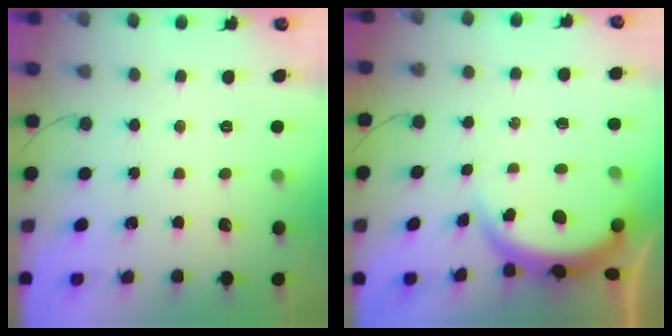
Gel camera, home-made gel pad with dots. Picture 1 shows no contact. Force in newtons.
{"total": 3.8, "press": 3.8, "slide": 0.7}